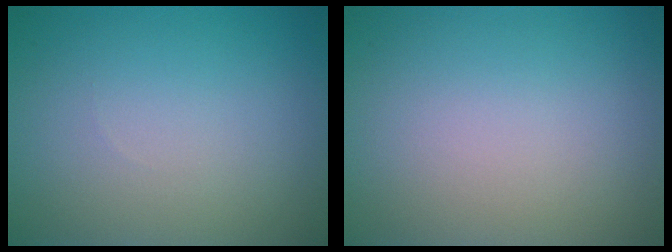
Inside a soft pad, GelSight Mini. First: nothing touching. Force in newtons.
{"total": 0.0}